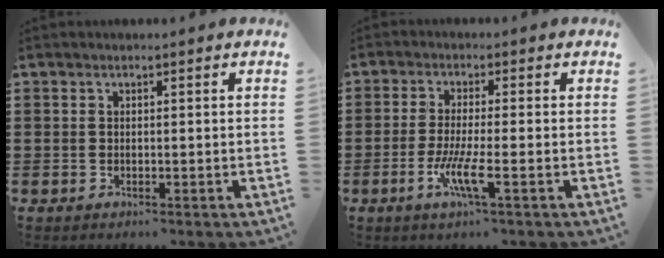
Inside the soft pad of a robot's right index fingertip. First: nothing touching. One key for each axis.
{"total": 5.4, "fx": -2.2, "fy": 0.0, "fz": 5.0, "tx": -0.103, "ty": -0.017, "tz": -0.044}